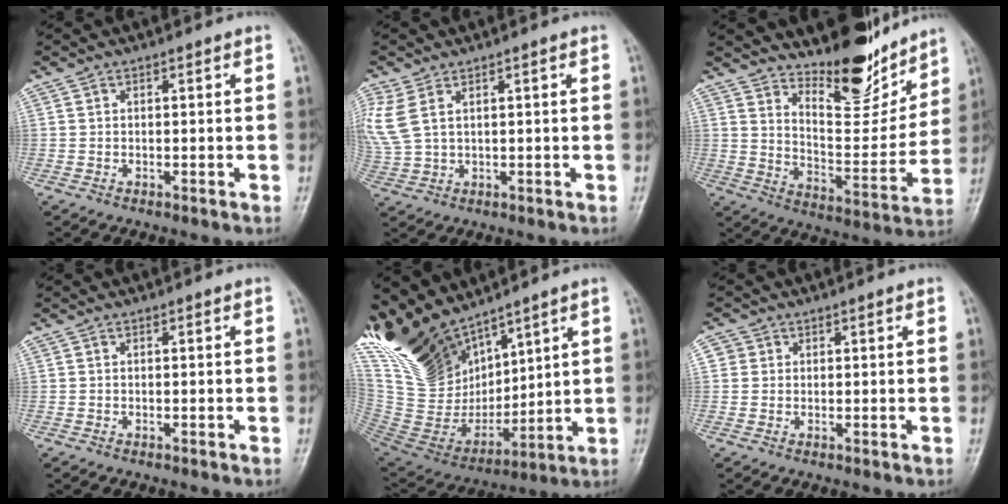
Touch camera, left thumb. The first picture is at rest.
{"total": 6.4, "force": [2.7, 3.2, 4.8], "torque": [-0.132, 0.004, 0.065]}
{"total": 16.1, "force": [13.3, 5.4, 7.4], "torque": [-0.064, -0.105, 0.217]}
{"total": 0.0}
{"total": 22.8, "force": [17.0, 10.1, 11.4], "torque": [-0.198, -0.066, 0.345]}
{"total": 2.1, "force": [0.6, 2.0, 0.4], "torque": [0.010, 0.000, 0.006]}